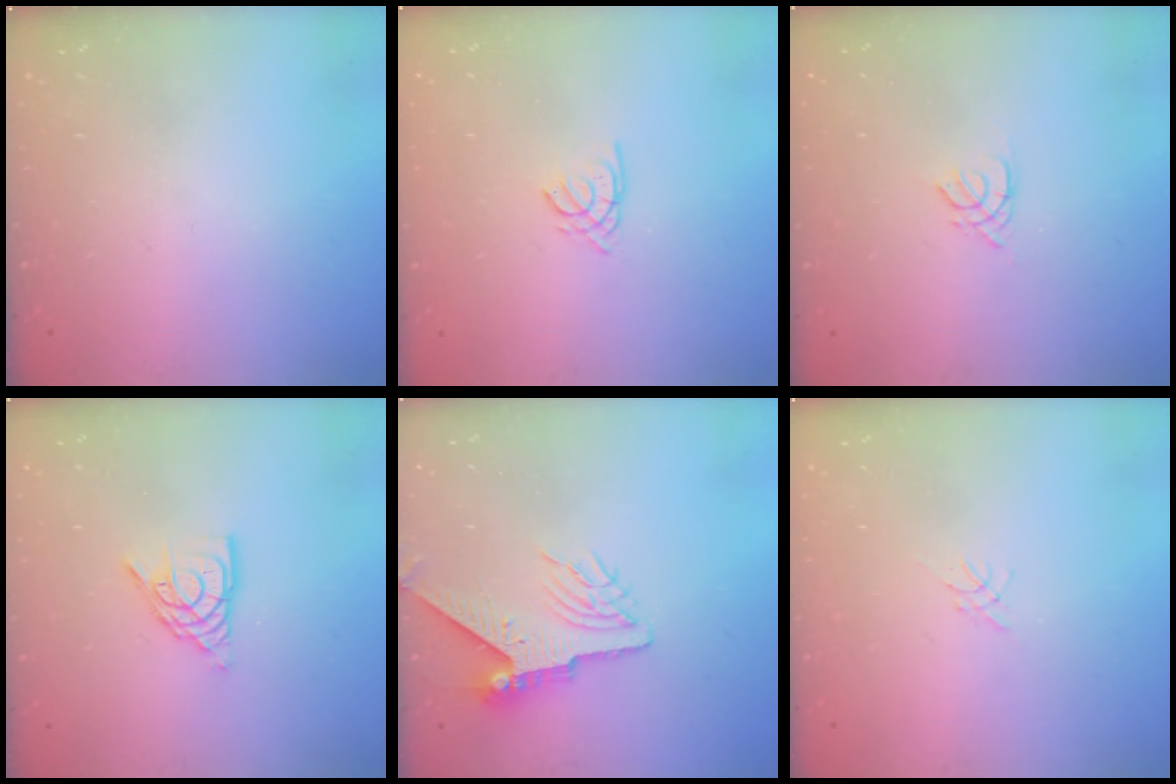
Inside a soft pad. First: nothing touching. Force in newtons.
{"total": 1.6, "press": 1.5, "slide": 0.4}
{"total": 1.3, "press": 1.3, "slide": 0.3}
{"total": 9.0, "press": 8.9, "slide": 1.3}
{"total": 8.4, "press": 8.3, "slide": 1.2}
{"total": 0.0}